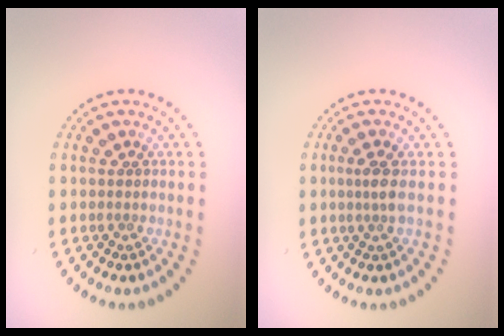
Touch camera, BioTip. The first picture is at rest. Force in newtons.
{"total": 1.4, "press": 1.1, "slide": 1.0}